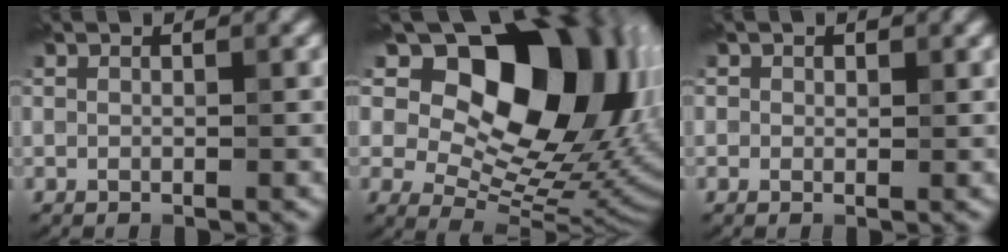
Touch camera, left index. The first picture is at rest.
{"total": 18.0, "force": [7.0, 11.2, 12.3], "torque": [-0.151, 0.021, 0.121]}
{"total": 0.8, "force": [0.5, 0.6, 0.0], "torque": [0.002, -0.005, -0.001]}